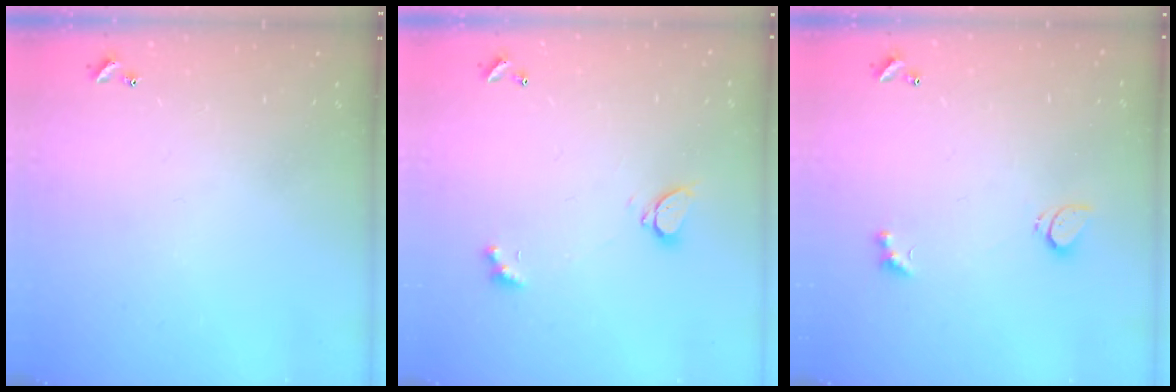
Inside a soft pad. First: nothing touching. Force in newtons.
{"total": 2.3, "press": 2.2, "slide": 0.7}
{"total": 2.2, "press": 2.1, "slide": 0.6}